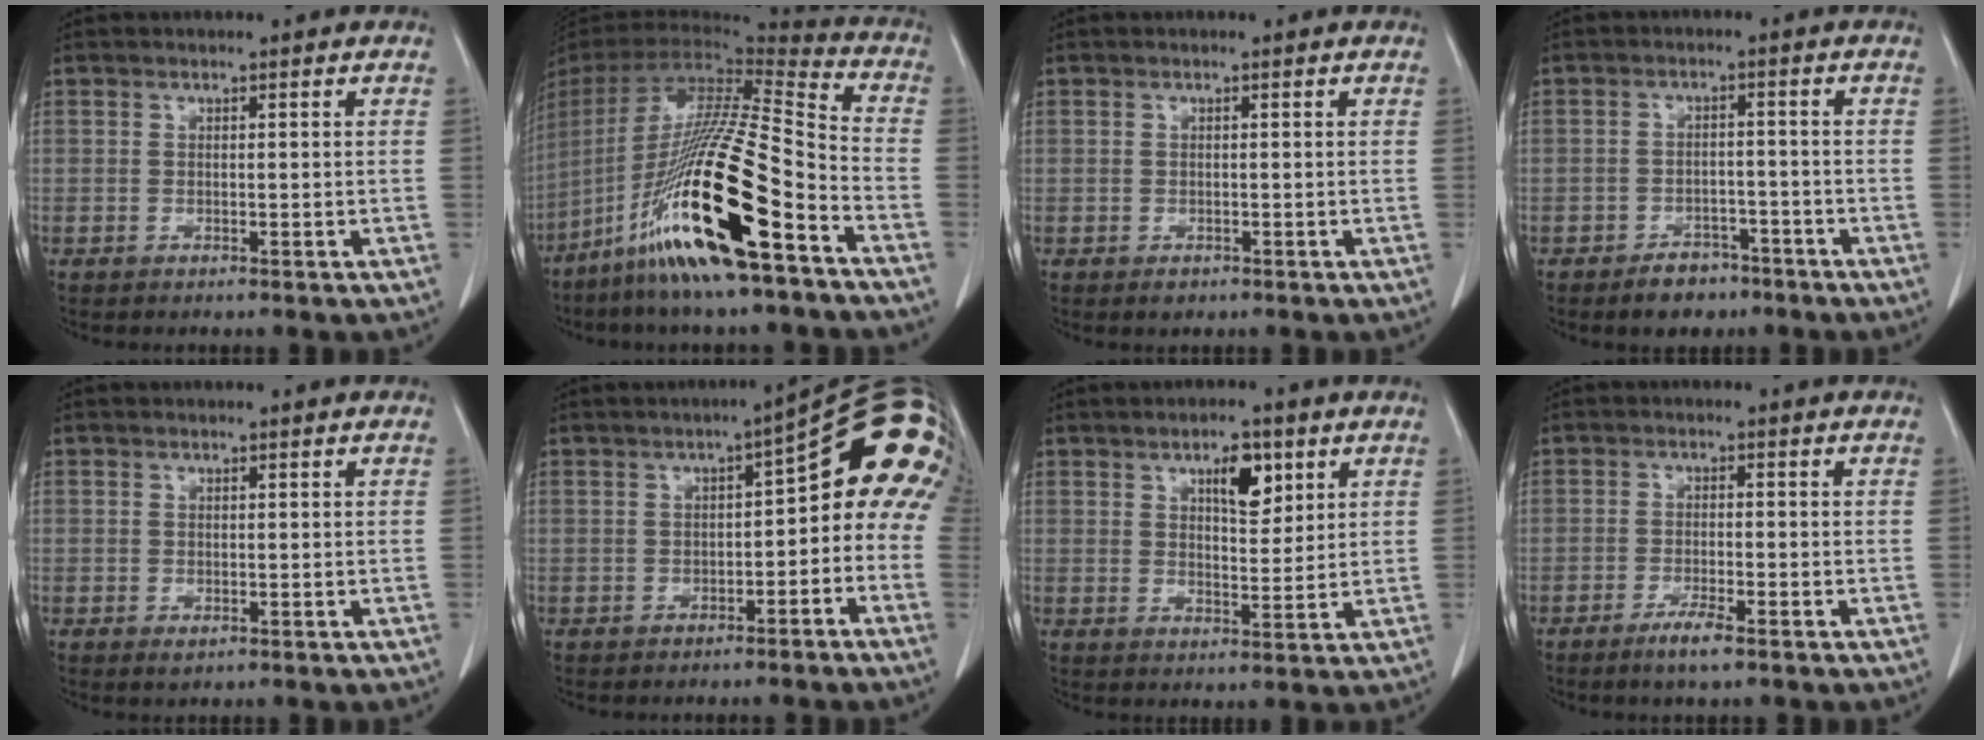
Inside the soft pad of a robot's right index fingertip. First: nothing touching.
{"total": 24.9, "force": [-13.7, 2.3, 20.7], "torque": [-0.417, -0.043, -0.260]}
{"total": 1.5, "force": [-1.0, 1.0, 0.2], "torque": [-0.004, 0.002, -0.015]}
{"total": 4.8, "force": [-3.4, 3.0, 1.6], "torque": [-0.024, 0.007, -0.046]}
{"total": 0.8, "force": [0.1, 0.7, 0.3], "torque": [-0.002, 0.000, 0.002]}
{"total": 14.1, "force": [1.4, 4.9, 13.2], "torque": [-0.178, 0.035, 0.010]}
{"total": 5.9, "force": [3.0, 2.2, 4.5], "torque": [-0.073, 0.000, 0.050]}
{"total": 3.2, "force": [-2.2, 0.2, 2.3], "torque": [-0.048, -0.005, -0.040]}